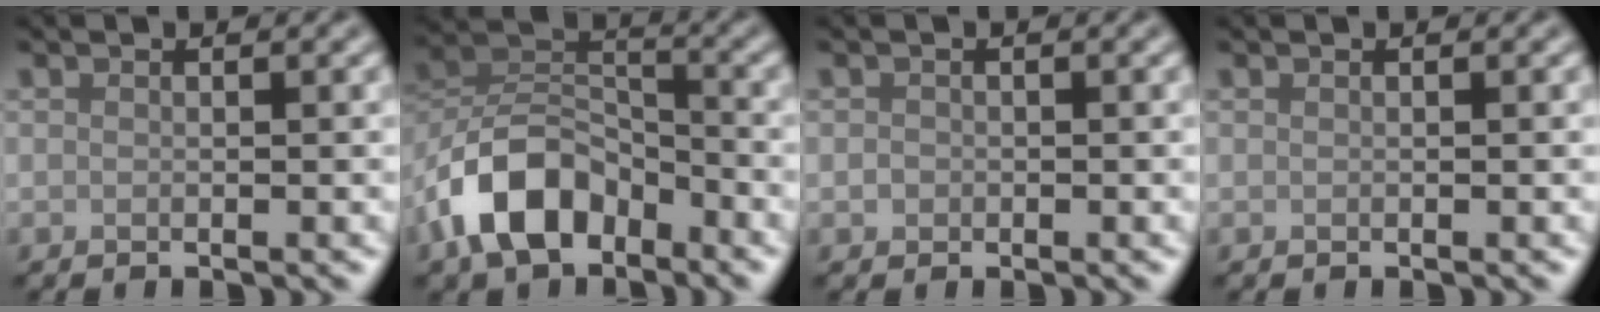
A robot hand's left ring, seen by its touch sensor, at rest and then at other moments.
{"total": 7.9, "force": [-4.7, 4.6, 4.4], "torque": [-0.080, 0.007, -0.098]}
{"total": 0.7, "force": [-0.1, 0.6, 0.1], "torque": [0.001, -0.003, -0.004]}
{"total": 0.0}